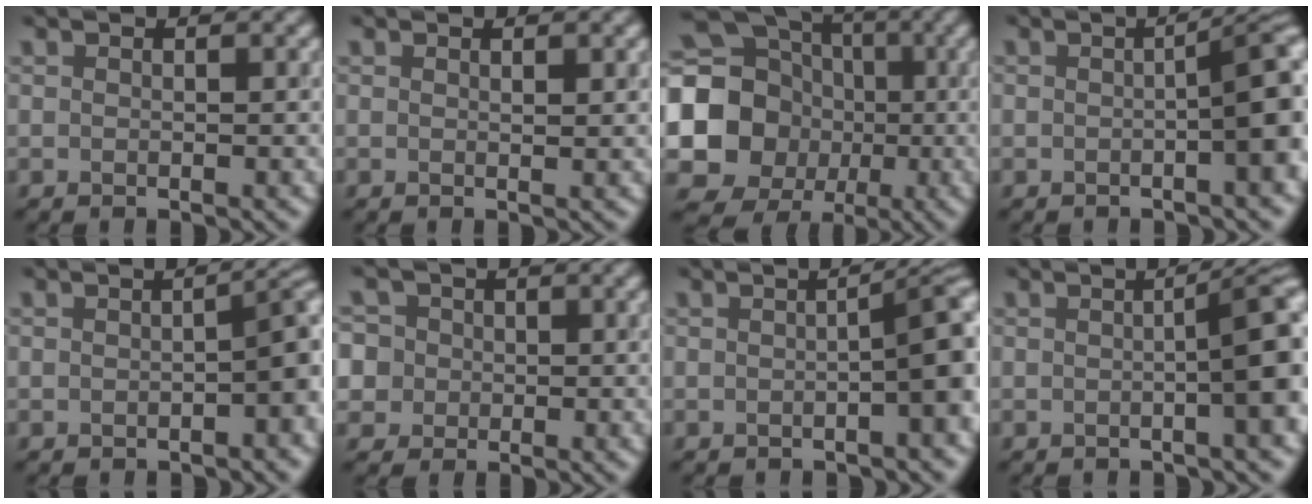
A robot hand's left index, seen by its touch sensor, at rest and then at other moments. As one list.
[{"total": 0.8, "force": [0.5, 0.1, 0.6], "torque": [-0.007, -0.001, 0.007]}, {"total": 15.9, "force": [-0.4, 14.5, 6.5], "torque": [-0.140, -0.017, -0.034]}, {"total": 5.4, "force": [-0.5, 1.2, 5.2], "torque": [-0.054, 0.011, -0.004]}, {"total": 3.9, "force": [-1.0, 1.3, 3.5], "torque": [-0.040, 0.009, -0.013]}, {"total": 7.6, "force": [1.5, 6.9, 2.8], "torque": [-0.057, 0.037, -0.010]}, {"total": 4.9, "force": [-0.7, 1.1, 4.7], "torque": [-0.049, 0.014, -0.008]}, {"total": 6.0, "force": [-0.3, 1.3, 5.9], "torque": [-0.059, 0.009, -0.001]}]